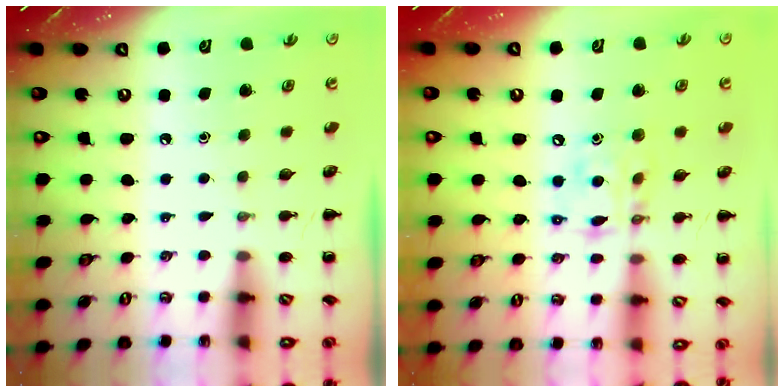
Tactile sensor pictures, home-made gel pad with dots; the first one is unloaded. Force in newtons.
{"total": 13.0, "press": 12.7, "slide": 3.2}